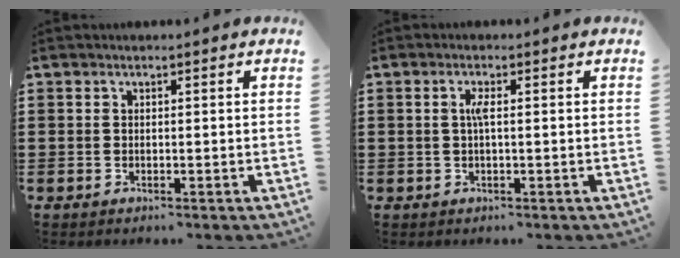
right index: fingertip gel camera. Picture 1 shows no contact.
{"total": 2.0, "force": [0.0, 0.3, 2.0], "torque": [-0.040, -0.002, 0.000]}